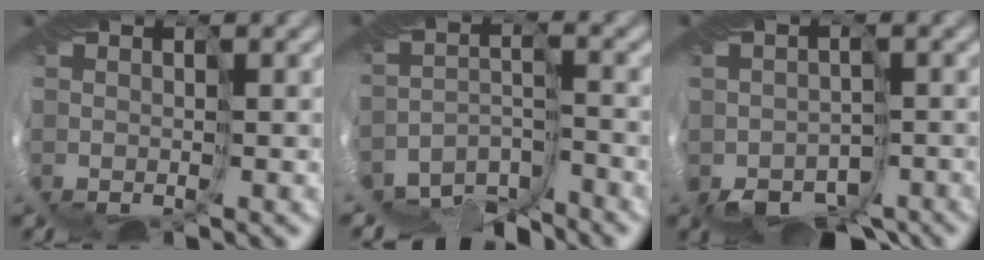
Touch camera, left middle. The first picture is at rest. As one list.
[{"total": 7.9, "force": [-7.7, 1.1, 0.6], "torque": [-0.004, -0.009, -0.140]}, {"total": 4.7, "force": [-3.8, 2.6, 1.1], "torque": [-0.010, -0.022, -0.060]}]